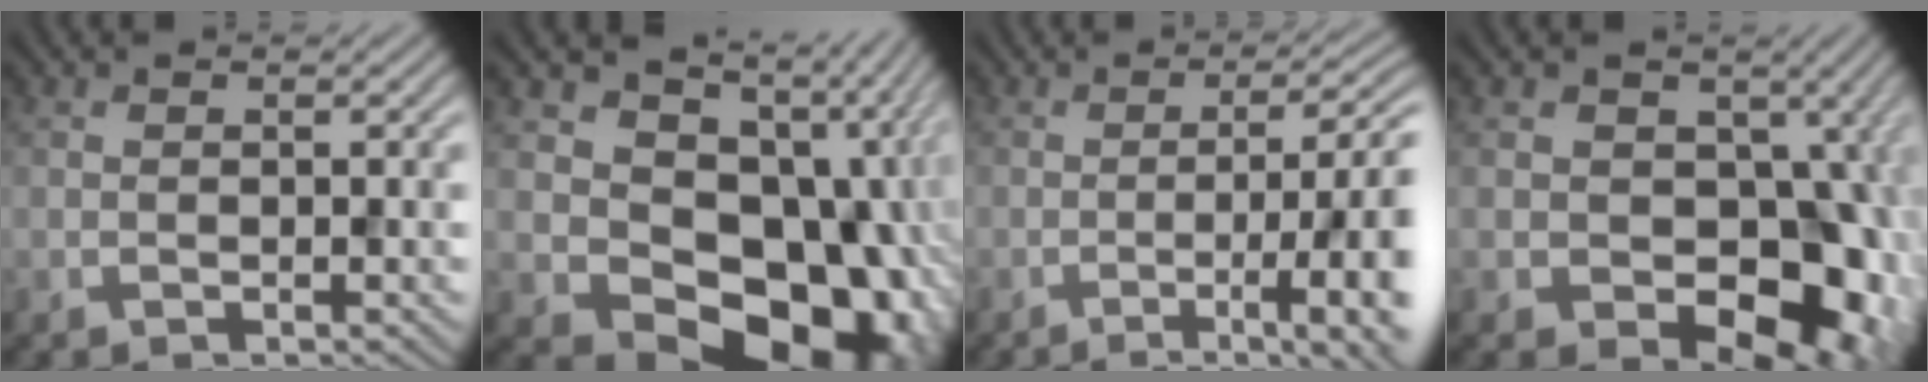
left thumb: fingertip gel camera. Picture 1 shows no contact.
{"total": 18.1, "force": [-1.5, 13.5, 12.0], "torque": [-0.128, -0.045, 0.016]}
{"total": 10.1, "force": [-2.4, 2.3, 9.5], "torque": [-0.119, 0.008, -0.036]}
{"total": 13.3, "force": [-2.6, 9.3, 9.1], "torque": [-0.120, -0.034, -0.028]}